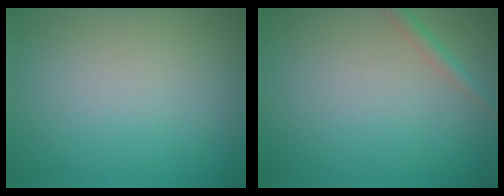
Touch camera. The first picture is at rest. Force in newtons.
{"total": 1.2, "press": 1.2, "slide": 0.1}